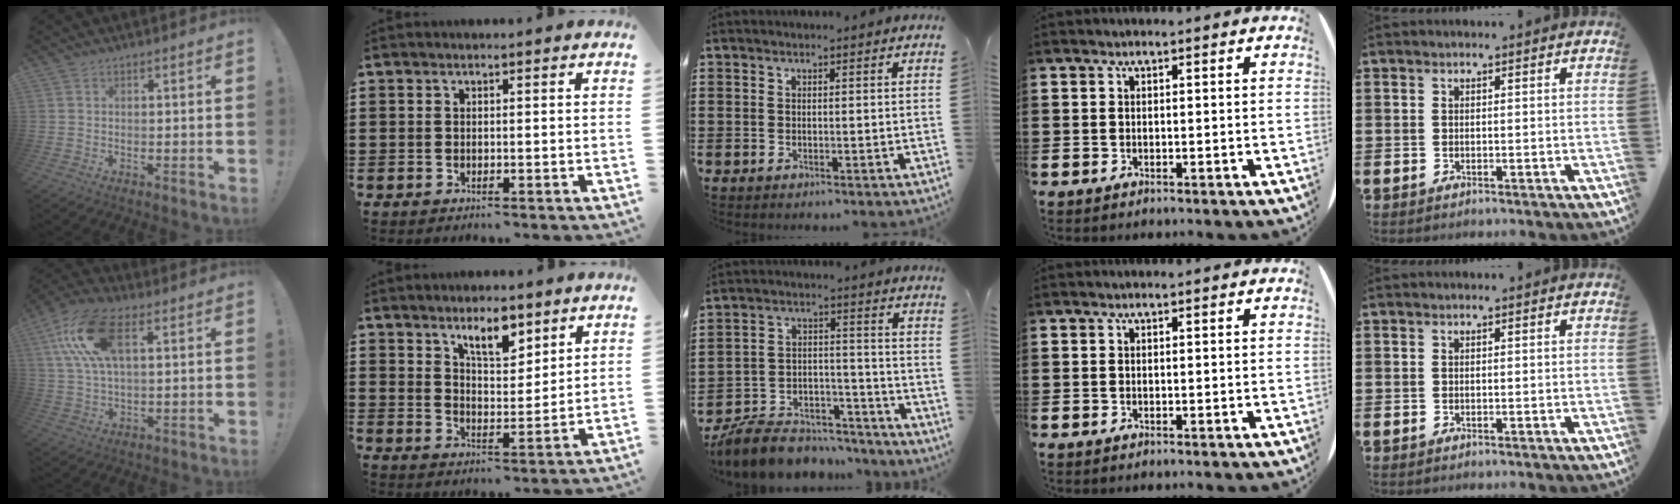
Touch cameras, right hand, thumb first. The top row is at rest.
{"thumb": {"total": 16.3, "force": [5.7, 7.8, 13.2], "torque": [-0.254, -0.004, 0.101]}, "index": {"total": 6.2, "force": [4.6, 2.3, 3.5], "torque": [-0.048, -0.012, 0.076]}, "middle": {"total": 8.2, "force": [-7.8, 2.2, 1.7], "torque": [-0.037, 0.020, -0.154]}}